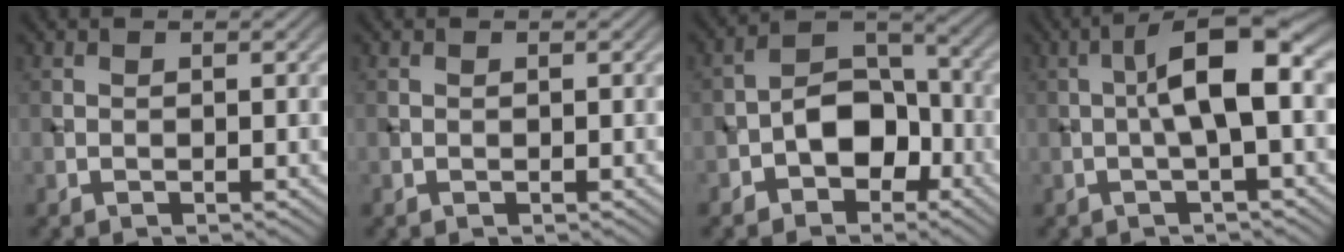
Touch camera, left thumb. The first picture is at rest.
{"total": 0.0}
{"total": 7.4, "force": [-2.9, 4.9, 4.6], "torque": [-0.066, 0.012, -0.063]}
{"total": 7.1, "force": [0.0, 1.6, 6.9], "torque": [-0.115, 0.021, -0.006]}